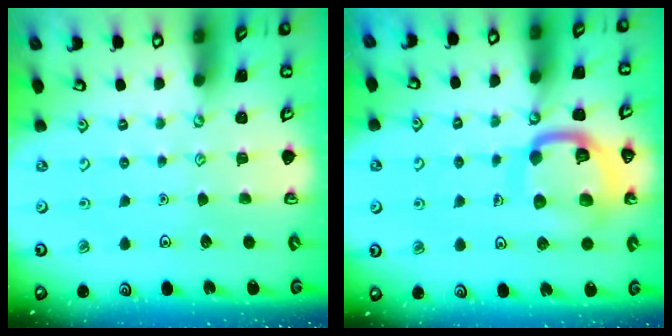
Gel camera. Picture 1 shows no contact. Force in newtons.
{"total": 15.2, "press": 15.1, "slide": 1.7}